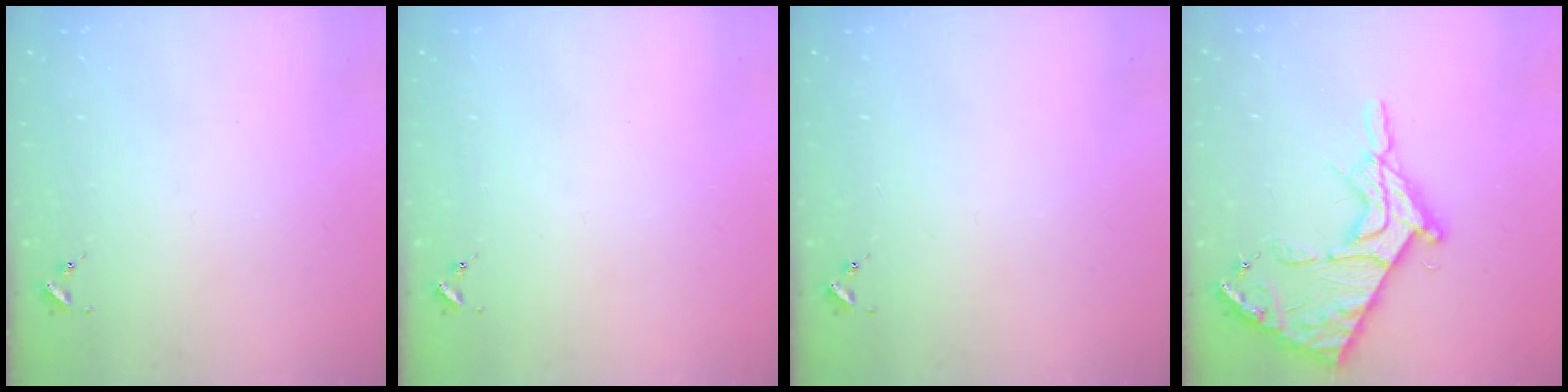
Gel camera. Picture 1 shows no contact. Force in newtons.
{"total": 0.0}
{"total": 0.0}
{"total": 16.8, "press": 16.8, "slide": 1.3}